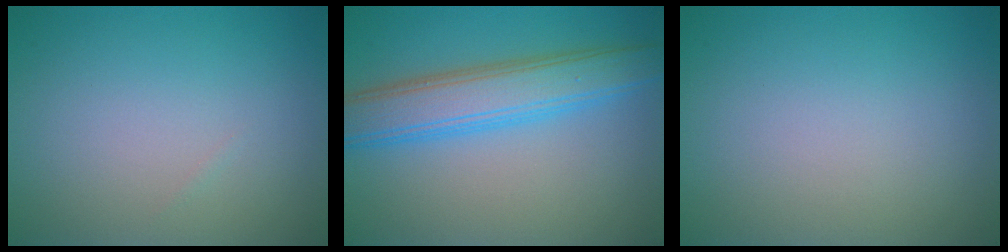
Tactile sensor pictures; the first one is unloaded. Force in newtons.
{"total": 6.1, "press": 6.1, "slide": 0.0}
{"total": 0.0}